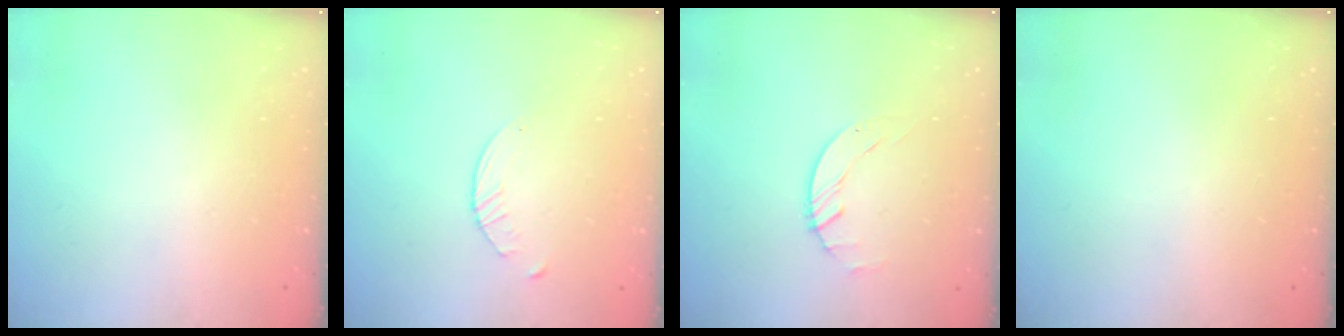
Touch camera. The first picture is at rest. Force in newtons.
{"total": 2.0, "press": 2.0, "slide": 0.3}
{"total": 0.6, "press": 0.6, "slide": 0.1}
{"total": 0.0}